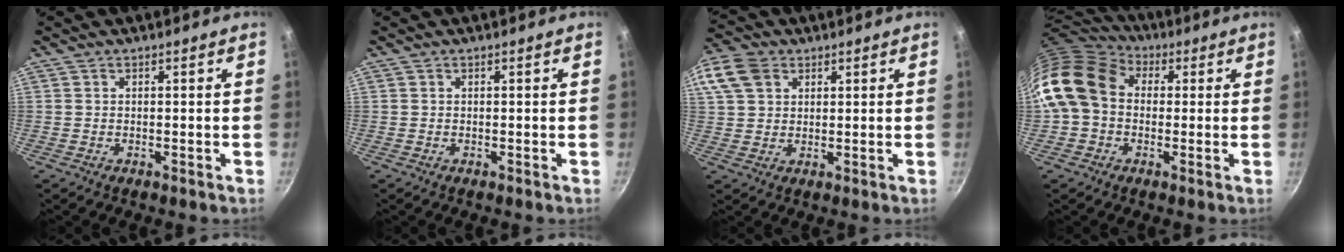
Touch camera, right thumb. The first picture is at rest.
{"total": 0.0}
{"total": 12.4, "force": [5.3, 9.2, 6.5], "torque": [-0.146, 0.021, 0.098]}
{"total": 14.5, "force": [1.6, 11.4, 8.9], "torque": [-0.150, 0.026, 0.011]}